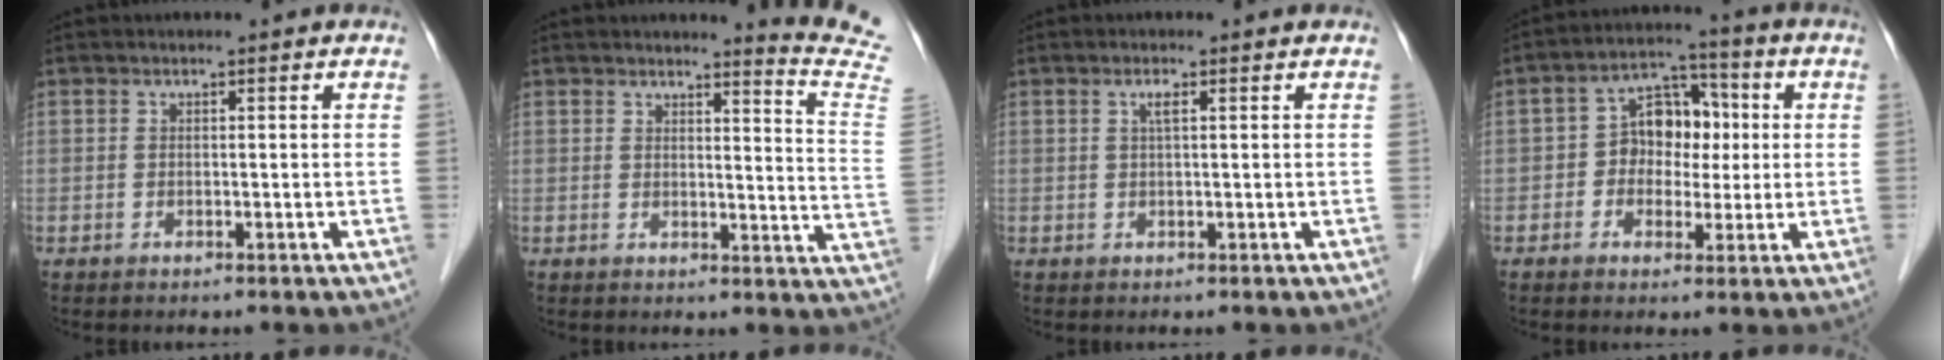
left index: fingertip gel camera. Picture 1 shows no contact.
{"total": 9.1, "force": [8.7, -2.1, 1.4], "torque": [-0.022, -0.106, 0.082]}
{"total": 1.4, "force": [0.5, 0.1, 1.3], "torque": [-0.027, 0.003, 0.008]}
{"total": 7.8, "force": [0.0, 5.9, 5.1], "torque": [-0.082, 0.029, -0.002]}